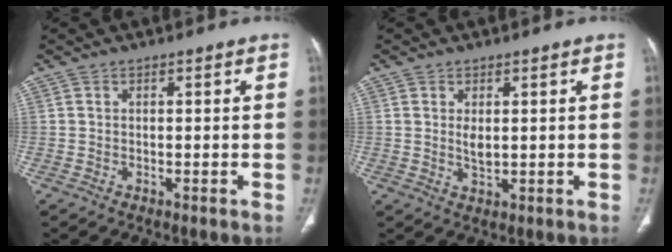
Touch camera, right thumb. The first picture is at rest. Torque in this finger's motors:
{"motor_torque": [0.67, 0.79, 0.38, -0.53, 0.07]}